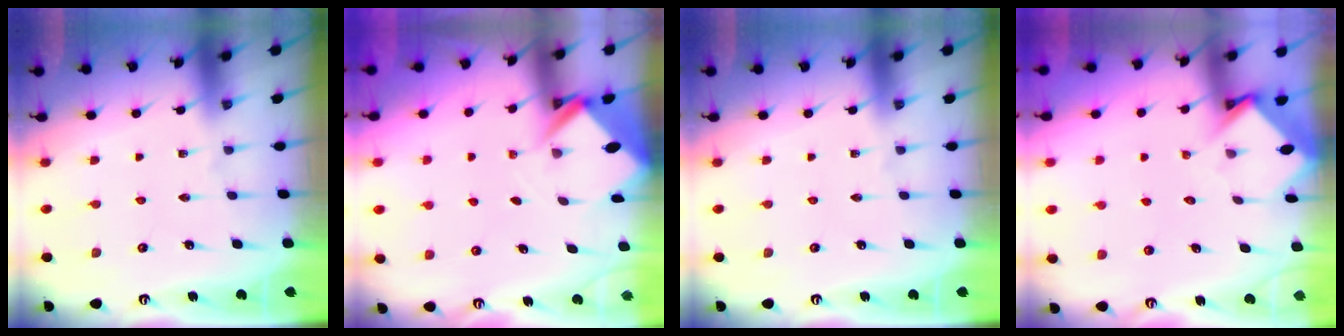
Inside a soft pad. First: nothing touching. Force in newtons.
{"total": 2.6, "press": 2.6, "slide": 0.1}
{"total": 0.0}
{"total": 3.6, "press": 3.6, "slide": 0.2}